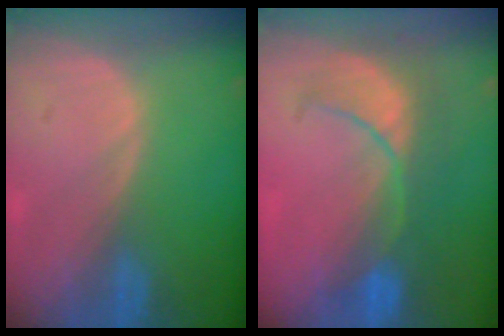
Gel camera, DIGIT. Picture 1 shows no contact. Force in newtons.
{"total": 7.9, "press": 7.7, "slide": 1.5}